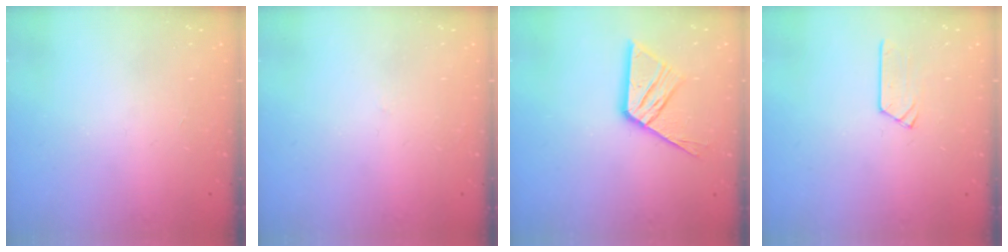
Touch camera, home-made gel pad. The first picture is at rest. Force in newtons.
{"total": 2.7, "press": 2.6, "slide": 0.3}
{"total": 12.7, "press": 12.7, "slide": 1.2}
{"total": 5.8, "press": 5.8, "slide": 0.3}